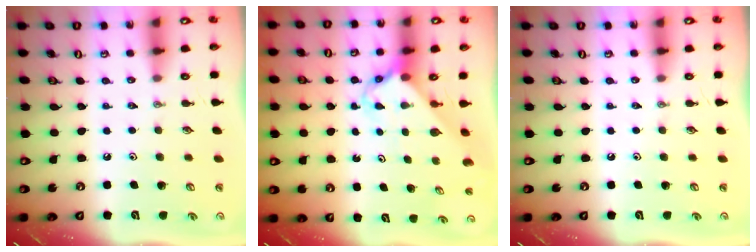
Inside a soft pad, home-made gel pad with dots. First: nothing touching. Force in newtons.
{"total": 2.7, "press": 2.7, "slide": 0.3}
{"total": 0.0}